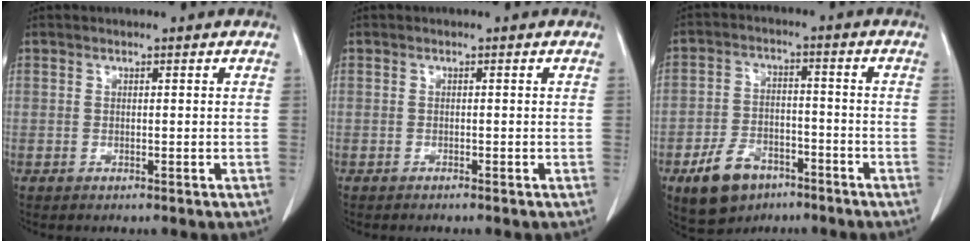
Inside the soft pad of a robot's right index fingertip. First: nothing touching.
{"total": 0.5, "force": [-0.5, -0.1, 0.2], "torque": [-0.006, 0.000, -0.009]}
{"total": 8.9, "force": [-5.5, 5.4, 4.5], "torque": [-0.095, 0.006, -0.089]}